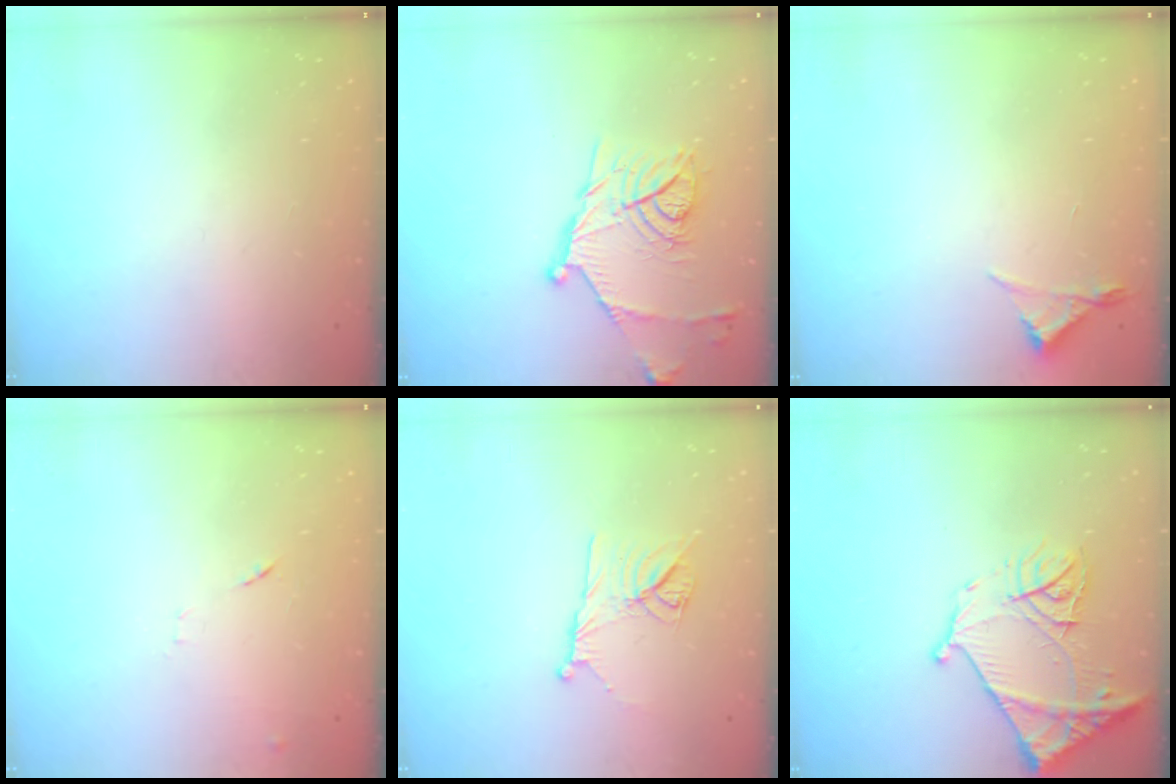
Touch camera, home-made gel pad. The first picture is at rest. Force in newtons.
{"total": 15.9, "press": 15.9, "slide": 0.3}
{"total": 4.2, "press": 4.1, "slide": 0.5}
{"total": 7.3, "press": 7.2, "slide": 0.7}
{"total": 9.9, "press": 9.8, "slide": 1.2}
{"total": 15.0, "press": 14.9, "slide": 1.6}